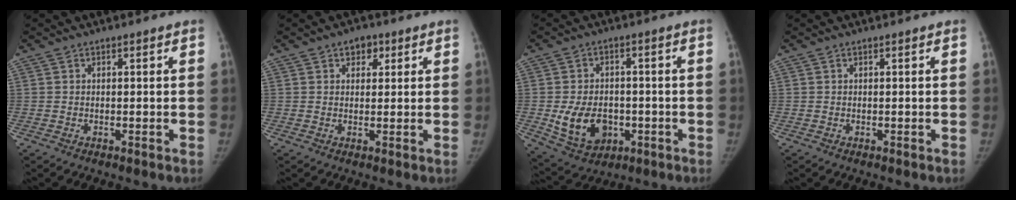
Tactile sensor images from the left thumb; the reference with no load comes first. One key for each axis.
{"total": 3.2, "fx": 1.6, "fy": 2.3, "fz": 1.5, "tx": 0.001, "ty": -0.004, "tz": 0.018}
{"total": 10.8, "fx": -2.3, "fy": 8.0, "fz": 6.9, "tx": -0.099, "ty": 0.006, "tz": -0.023}
{"total": 0.0}